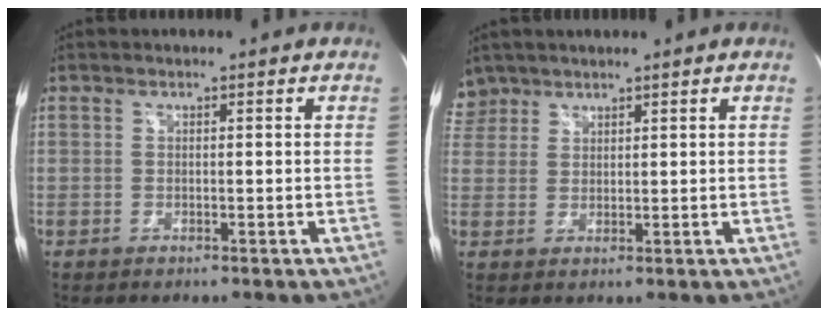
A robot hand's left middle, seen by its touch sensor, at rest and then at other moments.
{"total": 3.5, "force": [2.9, 1.9, -0.5], "torque": [0.014, 0.009, 0.059]}